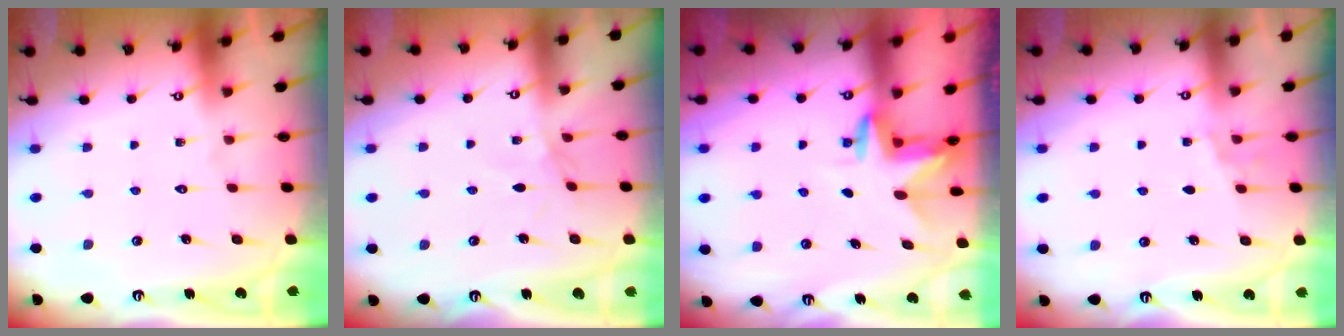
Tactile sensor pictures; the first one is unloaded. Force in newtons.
{"total": 1.7, "press": 1.7, "slide": 0.4}
{"total": 2.7, "press": 2.7, "slide": 0.1}
{"total": 4.3, "press": 3.6, "slide": 2.4}